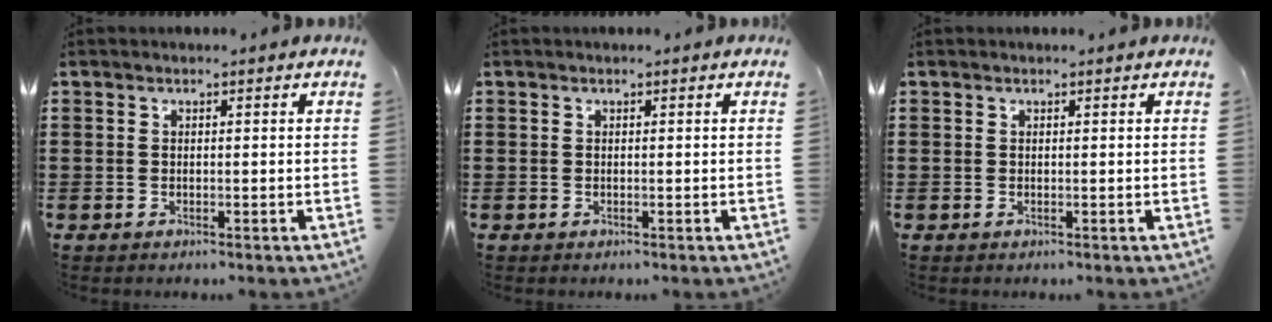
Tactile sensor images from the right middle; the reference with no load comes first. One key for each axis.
{"total": 0.0}
{"total": 0.0}